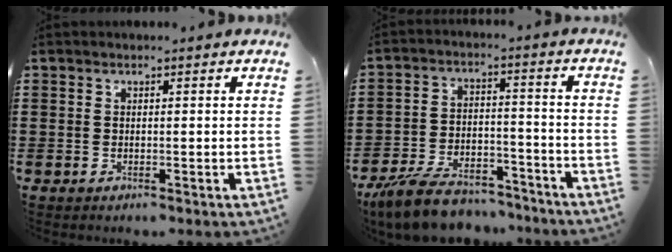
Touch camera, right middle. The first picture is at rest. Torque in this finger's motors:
{"motor_torque": [0.35, -0.34, 0.28, 0.16]}